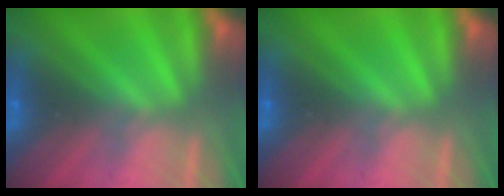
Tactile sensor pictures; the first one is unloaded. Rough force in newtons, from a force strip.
{"total": 0.0}